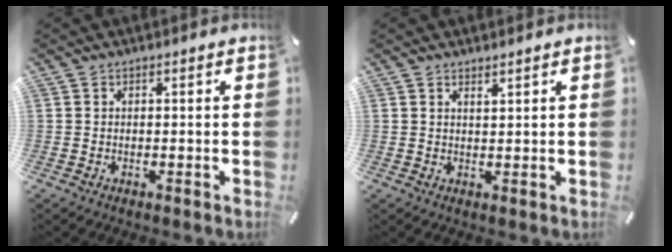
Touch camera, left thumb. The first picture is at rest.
{"total": 1.4, "force": [1.3, 0.1, 0.6], "torque": [-0.011, -0.003, 0.024]}